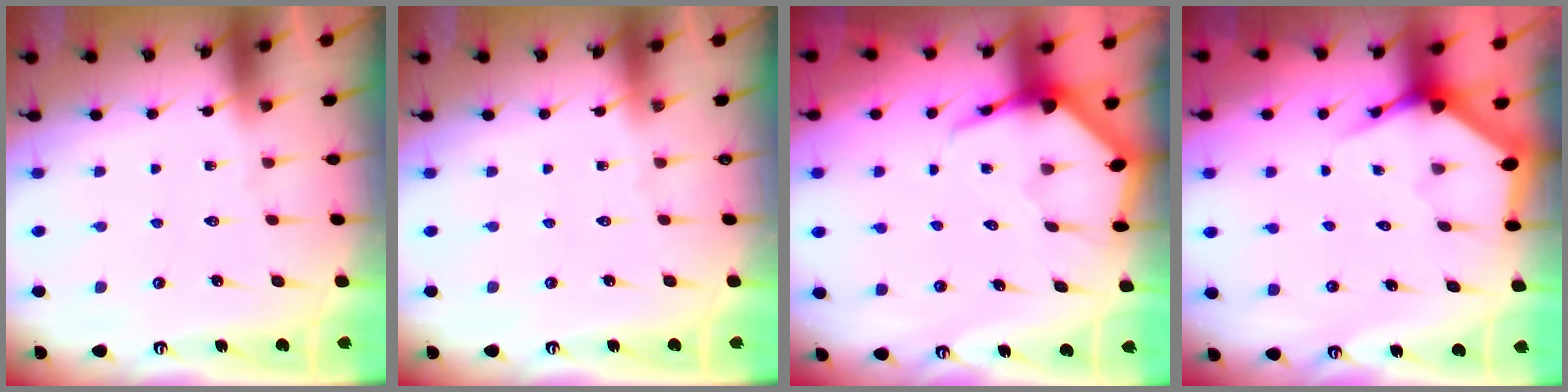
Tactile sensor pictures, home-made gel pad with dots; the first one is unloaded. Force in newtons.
{"total": 0.0}
{"total": 5.4, "press": 5.4, "slide": 0.7}
{"total": 3.7, "press": 3.7, "slide": 0.5}